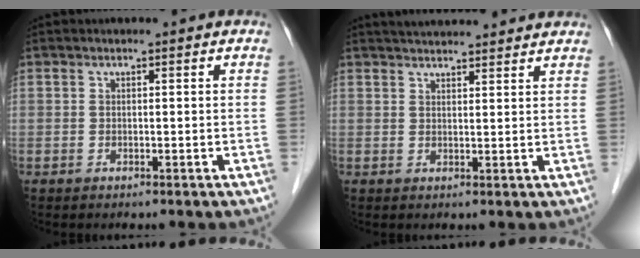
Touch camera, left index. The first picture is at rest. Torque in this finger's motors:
{"motor_torque": [-0.50, -0.92, 0.33, 0.06]}